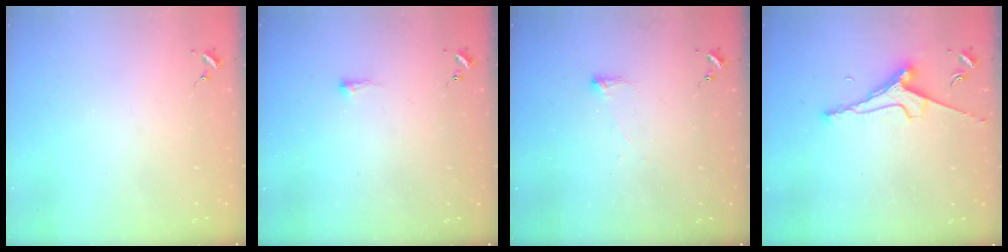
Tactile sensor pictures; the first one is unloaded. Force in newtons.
{"total": 3.5, "press": 3.5, "slide": 0.6}
{"total": 2.8, "press": 2.7, "slide": 0.7}
{"total": 7.5, "press": 7.4, "slide": 1.1}